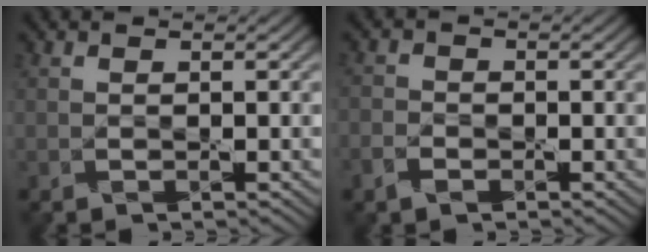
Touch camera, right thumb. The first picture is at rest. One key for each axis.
{"total": 2.4, "fx": -1.4, "fy": 1.6, "fz": 1.0, "tx": -0.025, "ty": -0.003, "tz": -0.036}